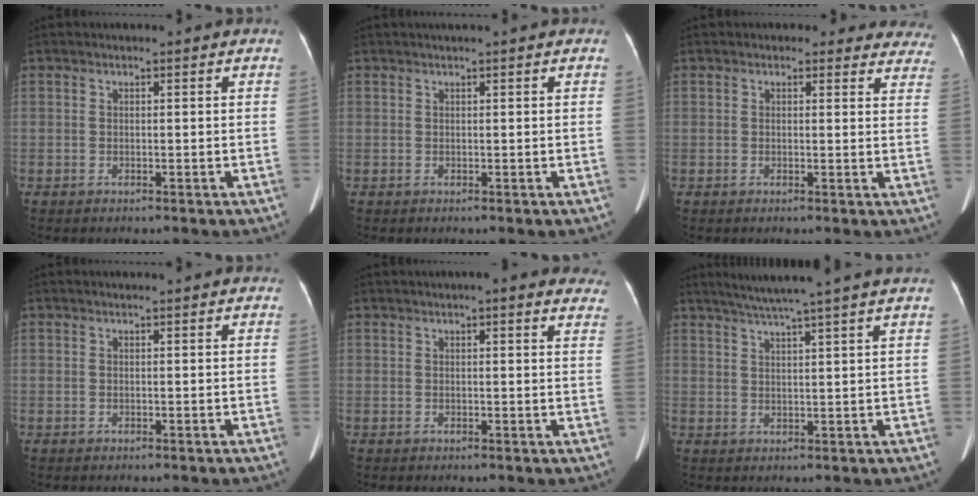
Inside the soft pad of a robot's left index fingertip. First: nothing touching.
{"total": 0.8, "force": [0.6, -0.2, 0.6], "torque": [-0.012, 0.010, 0.014]}
{"total": 10.1, "force": [9.4, 3.8, 1.0], "torque": [0.042, -0.022, 0.059]}
{"total": 1.0, "force": [0.9, -0.1, 0.4], "torque": [-0.008, 0.009, 0.016]}
{"total": 8.5, "force": [6.9, 1.5, 4.7], "torque": [-0.040, 0.004, 0.061]}
{"total": 9.0, "force": [7.3, -1.9, 4.9], "torque": [-0.076, 0.016, 0.101]}